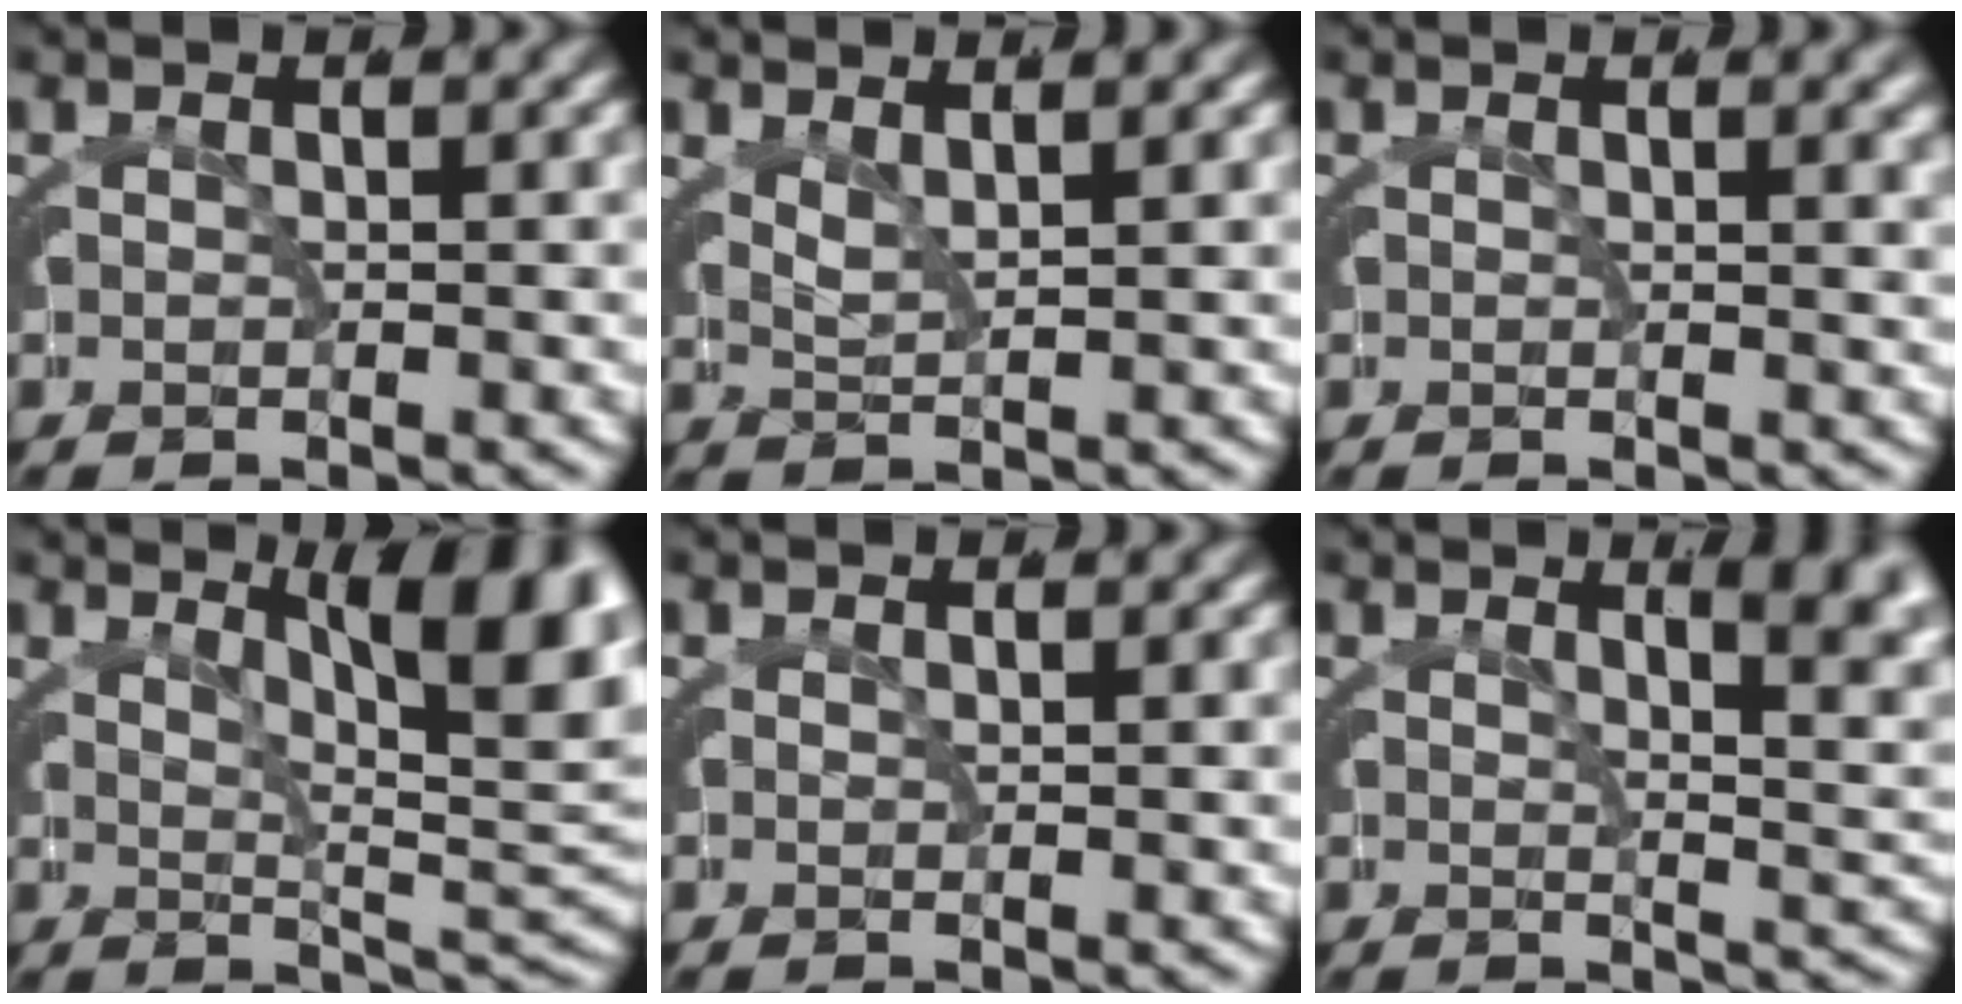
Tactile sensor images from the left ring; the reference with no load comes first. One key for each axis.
{"total": 2.2, "fx": 1.8, "fy": 0.3, "fz": 1.3, "tx": -0.025, "ty": -0.005, "tz": 0.036}
{"total": 0.7, "fx": 0.4, "fy": -0.1, "fz": 0.6, "tx": -0.010, "ty": -0.002, "tz": 0.006}
{"total": 9.3, "fx": 3.1, "fy": 3.0, "fz": 8.3, "tx": -0.082, "ty": 0.001, "tz": 0.045}
{"total": 0.0}
{"total": 6.2, "fx": 2.4, "fy": 1.6, "fz": 5.5, "tx": -0.041, "ty": 0.001, "tz": 0.032}